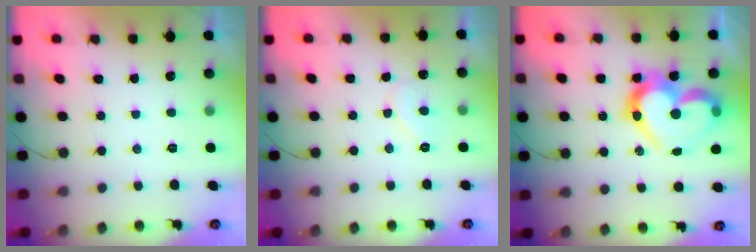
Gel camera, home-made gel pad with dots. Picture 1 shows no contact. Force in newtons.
{"total": 5.9, "press": 5.9, "slide": 0.6}
{"total": 19.2, "press": 19.1, "slide": 2.1}